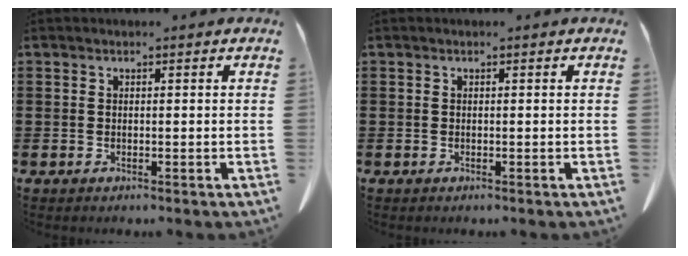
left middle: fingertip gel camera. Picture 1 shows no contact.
{"total": 0.0}